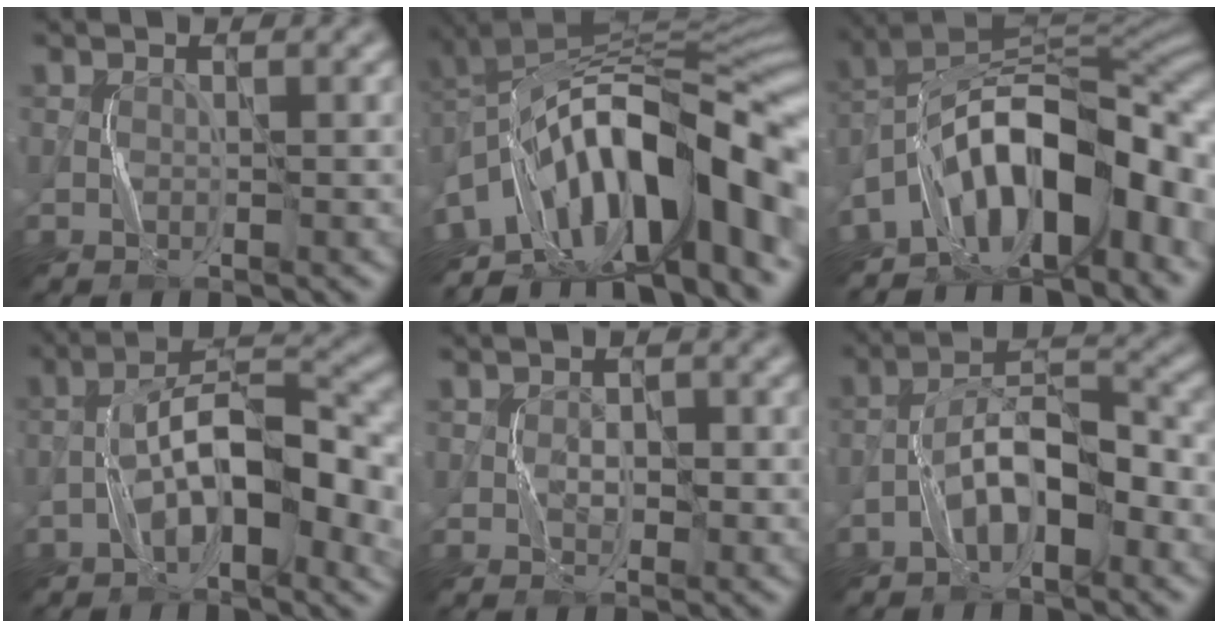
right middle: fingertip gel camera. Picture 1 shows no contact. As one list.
[{"total": 14.8, "force": [-6.6, 5.7, 11.9], "torque": [-0.181, 0.027, -0.117]}, {"total": 13.8, "force": [-5.8, 6.5, 10.7], "torque": [-0.146, 0.015, -0.109]}, {"total": 9.4, "force": [-2.6, 3.6, 8.3], "torque": [-0.131, 0.022, -0.046]}, {"total": 1.8, "force": [-0.1, 1.3, 1.2], "torque": [-0.022, 0.000, -0.002]}, {"total": 5.7, "force": [-2.7, 2.1, 4.6], "torque": [-0.079, 0.022, -0.052]}]